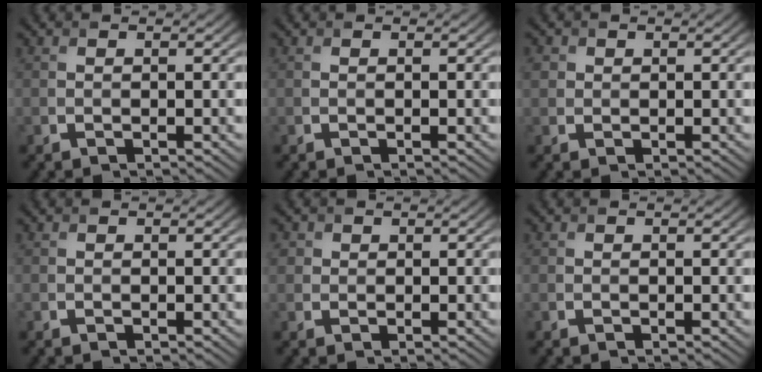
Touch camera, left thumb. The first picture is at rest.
{"total": 0.0}
{"total": 1.5, "force": [0.4, 1.4, 0.4], "torque": [-0.011, 0.000, 0.008]}
{"total": 0.0}
{"total": 1.4, "force": [0.5, 1.3, 0.3], "torque": [-0.004, -0.002, 0.008]}
{"total": 0.0}